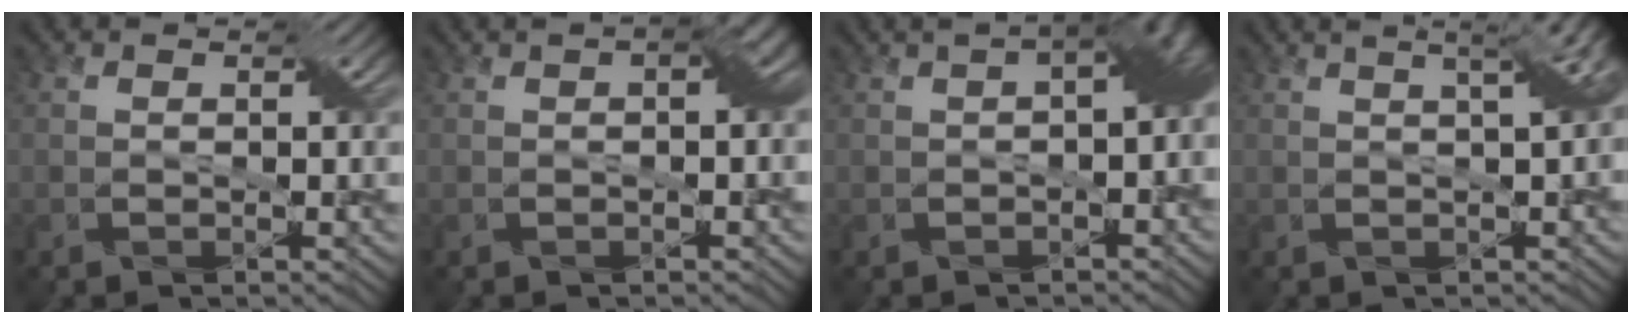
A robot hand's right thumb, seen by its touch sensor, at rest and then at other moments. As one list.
[{"total": 3.0, "force": [0.3, 1.3, 2.7], "torque": [-0.032, 0.012, 0.003]}, {"total": 6.6, "force": [0.1, 3.0, 5.9], "torque": [-0.069, 0.008, 0.006]}, {"total": 6.2, "force": [2.5, 2.2, 5.2], "torque": [-0.041, 0.040, 0.013]}]